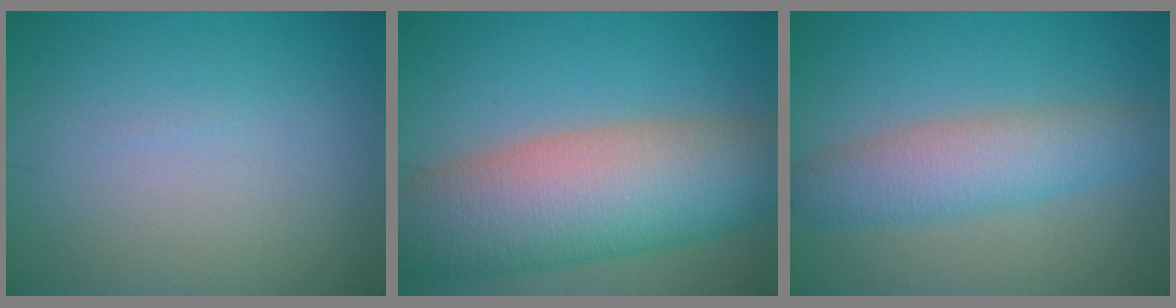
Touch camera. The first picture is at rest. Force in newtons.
{"total": 12.4, "press": 12.4, "slide": 0.6}
{"total": 5.0, "press": 5.0, "slide": 0.1}